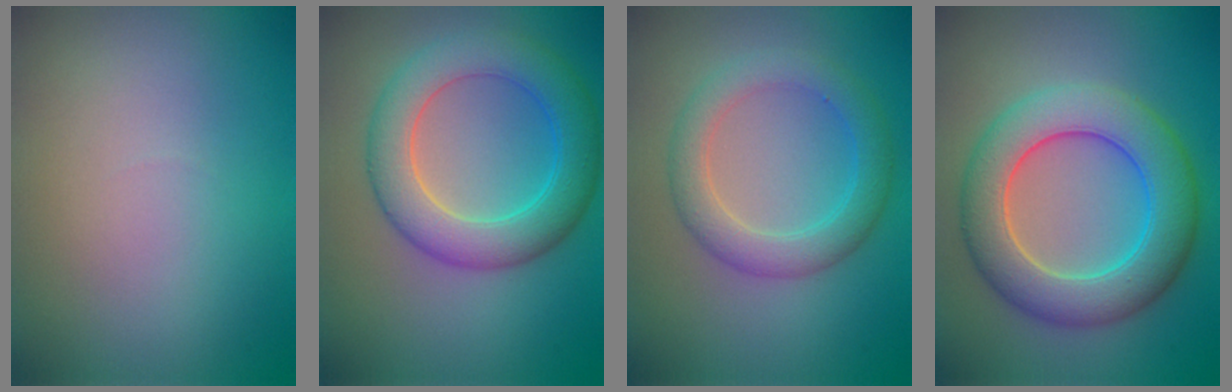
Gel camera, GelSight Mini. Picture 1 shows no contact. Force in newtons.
{"total": 6.5, "press": 6.5, "slide": 0.2}
{"total": 4.1, "press": 4.1, "slide": 0.0}
{"total": 8.1, "press": 8.1, "slide": 0.5}